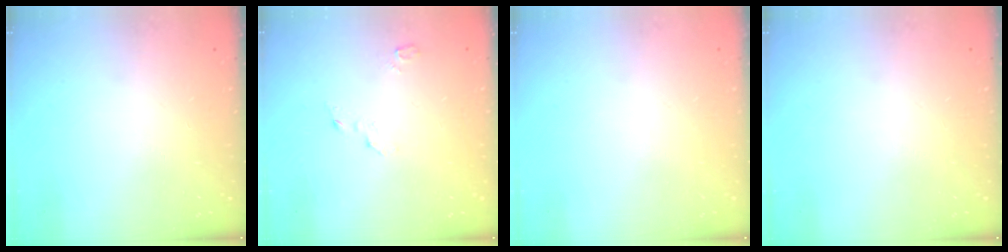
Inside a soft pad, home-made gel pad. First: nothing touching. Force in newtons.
{"total": 2.6, "press": 2.6, "slide": 0.2}
{"total": 0.0}
{"total": 0.0}